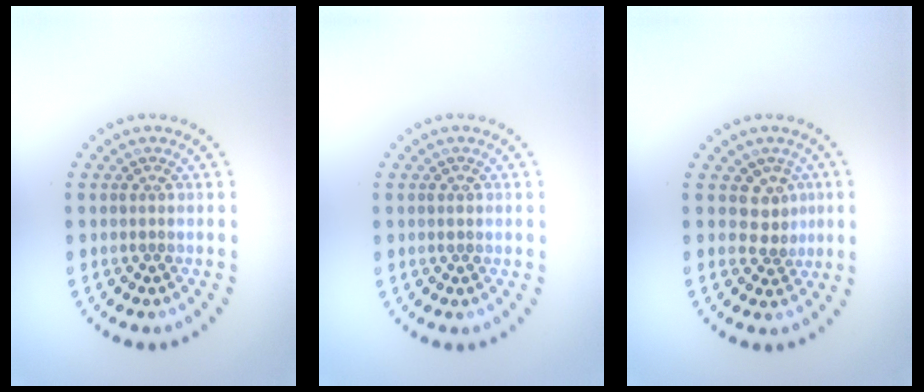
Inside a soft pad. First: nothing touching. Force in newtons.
{"total": 0.6, "press": 0.6, "slide": 0.2}
{"total": 2.2, "press": 1.7, "slide": 1.4}